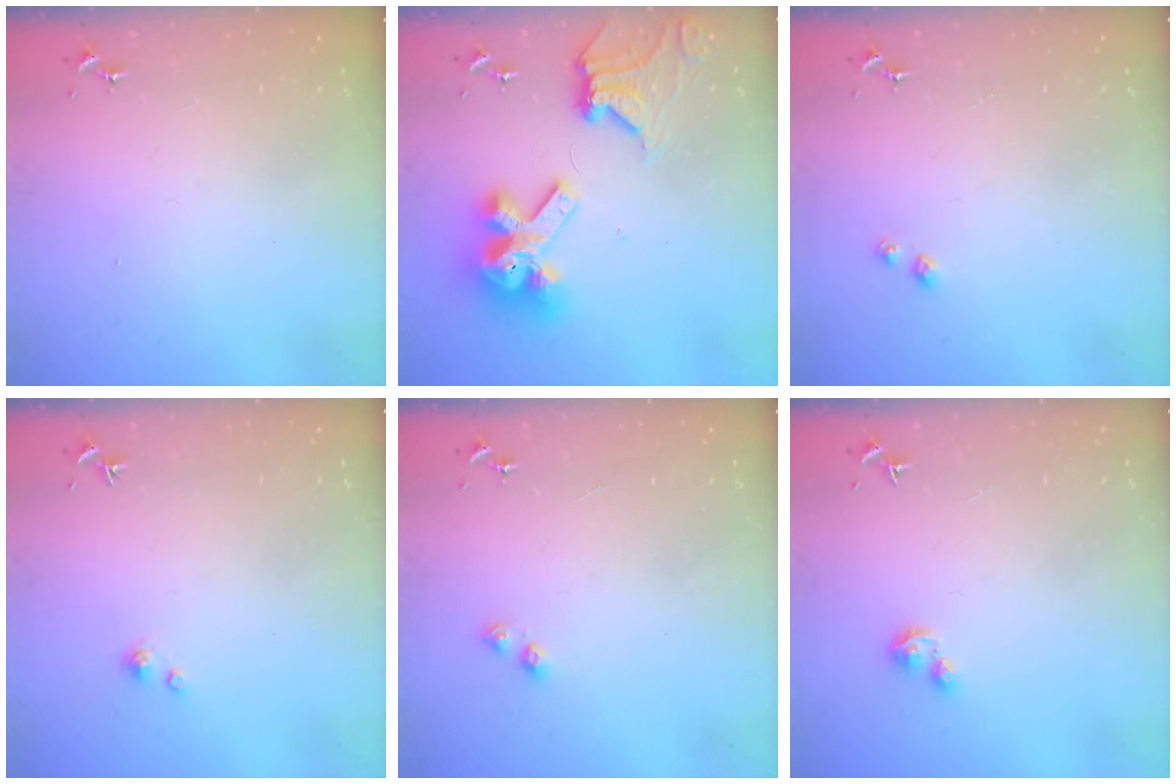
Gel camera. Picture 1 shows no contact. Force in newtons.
{"total": 17.8, "press": 17.7, "slide": 2.0}
{"total": 2.3, "press": 2.3, "slide": 0.3}
{"total": 2.1, "press": 2.1, "slide": 0.2}
{"total": 3.8, "press": 3.7, "slide": 0.7}
{"total": 2.2, "press": 2.2, "slide": 0.2}